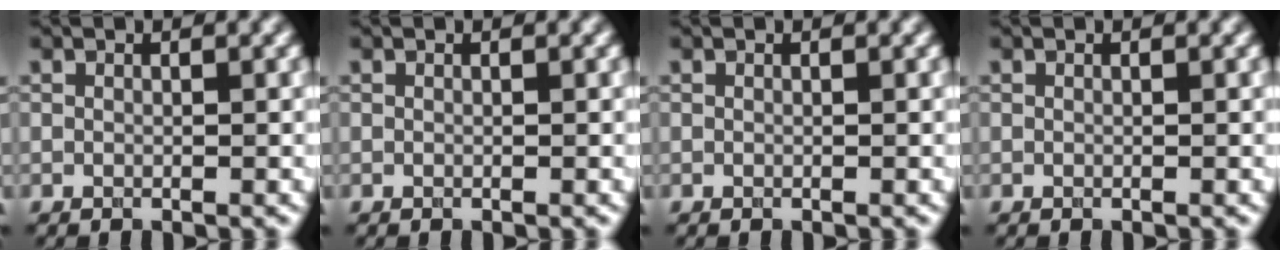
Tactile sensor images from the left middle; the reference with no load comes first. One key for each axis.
{"total": 0.0}
{"total": 0.0}
{"total": 0.0}